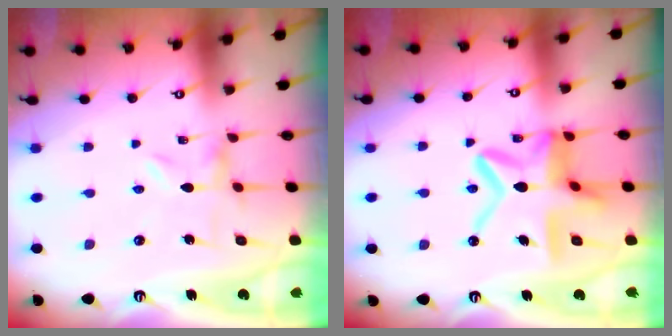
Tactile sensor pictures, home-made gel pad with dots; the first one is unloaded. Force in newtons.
{"total": 16.5, "press": 16.5, "slide": 1.5}